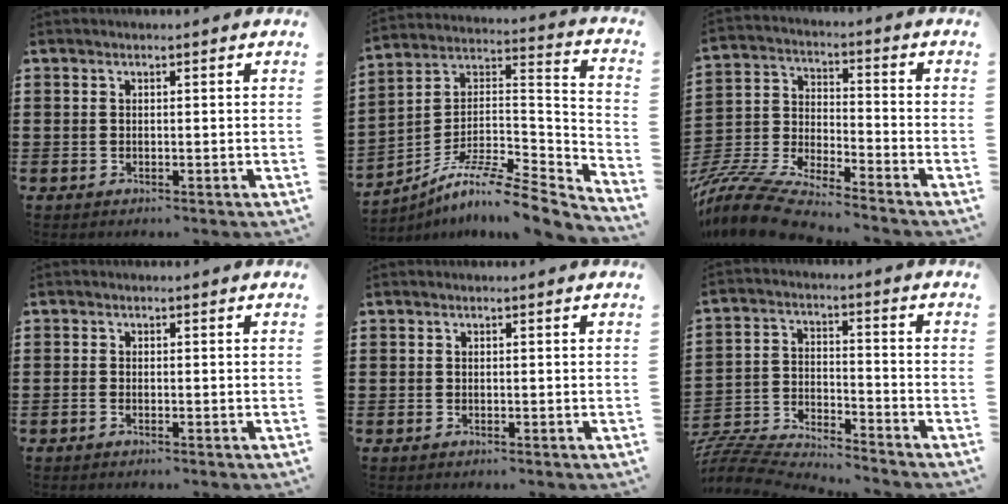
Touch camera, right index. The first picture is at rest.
{"total": 8.1, "force": [-6.7, 0.9, 4.5], "torque": [-0.087, -0.007, -0.137]}
{"total": 8.5, "force": [-8.1, 0.4, 2.4], "torque": [-0.072, -0.006, -0.169]}
{"total": 0.6, "force": [-0.5, 0.0, 0.2], "torque": [-0.006, -0.004, -0.010]}
{"total": 0.0}
{"total": 6.2, "force": [-6.2, 0.0, 0.4], "torque": [-0.030, -0.011, -0.133]}